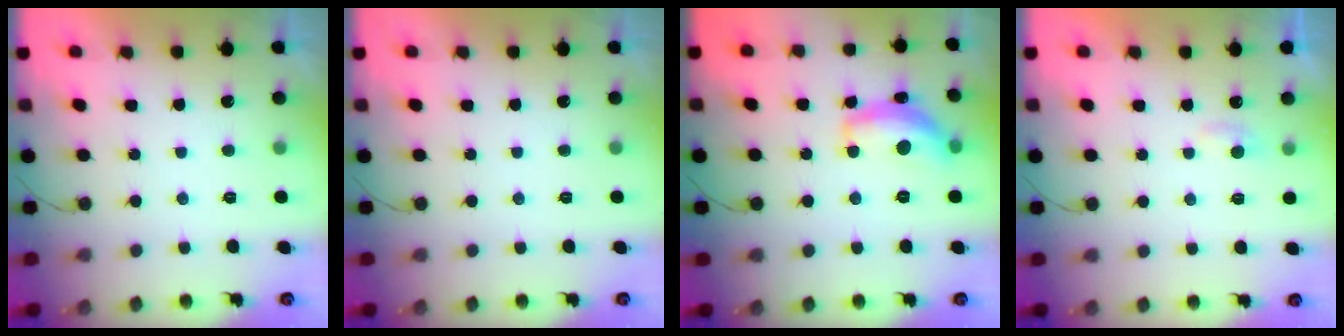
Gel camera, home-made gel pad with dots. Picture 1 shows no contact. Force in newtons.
{"total": 0.0}
{"total": 13.7, "press": 13.6, "slide": 0.8}
{"total": 3.4, "press": 3.3, "slide": 0.4}